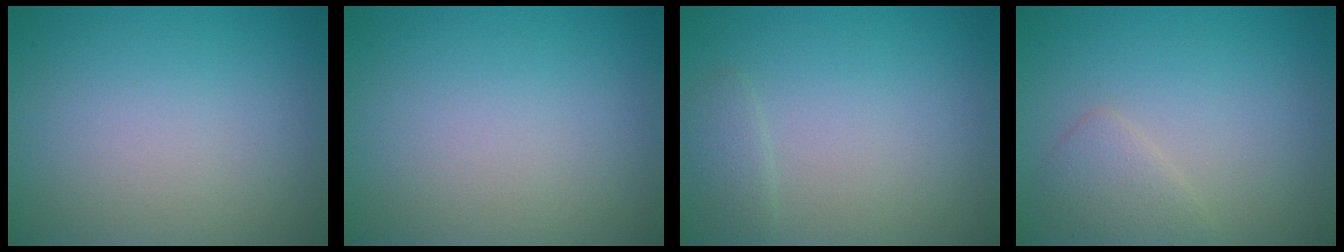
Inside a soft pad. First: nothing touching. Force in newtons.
{"total": 0.0}
{"total": 1.0, "press": 1.0, "slide": 0.2}
{"total": 1.9, "press": 1.9, "slide": 0.0}